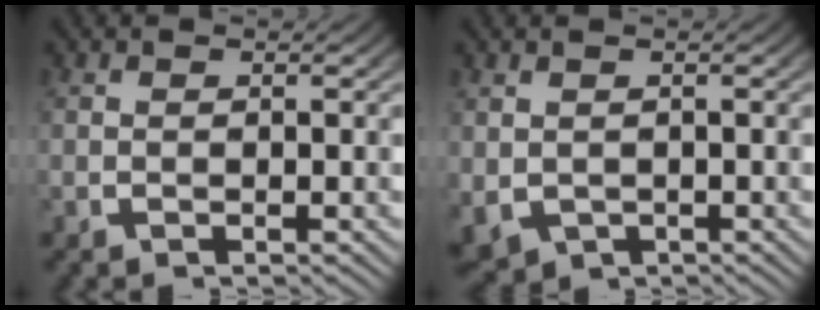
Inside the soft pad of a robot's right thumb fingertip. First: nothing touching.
{"total": 3.9, "force": [-1.3, 3.2, 1.9], "torque": [-0.047, -0.028, -0.004]}